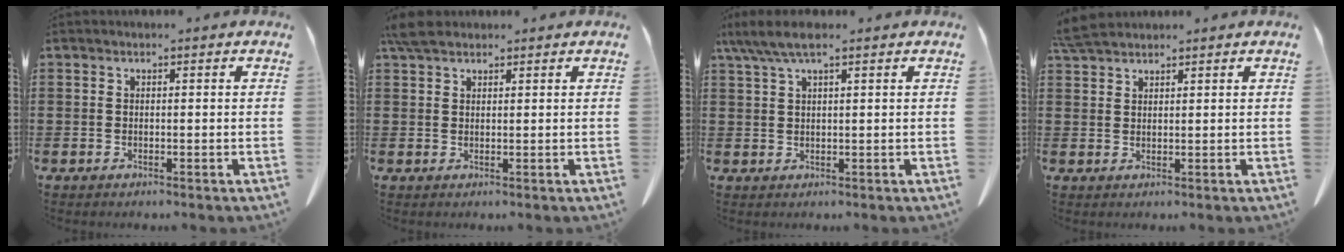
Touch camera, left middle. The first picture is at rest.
{"total": 3.4, "force": [2.7, 1.3, 1.7], "torque": [-0.041, 0.005, 0.052]}
{"total": 4.8, "force": [3.1, 0.7, 3.7], "torque": [-0.076, -0.006, 0.057]}
{"total": 3.8, "force": [3.4, 0.6, 1.5], "torque": [-0.040, -0.003, 0.066]}